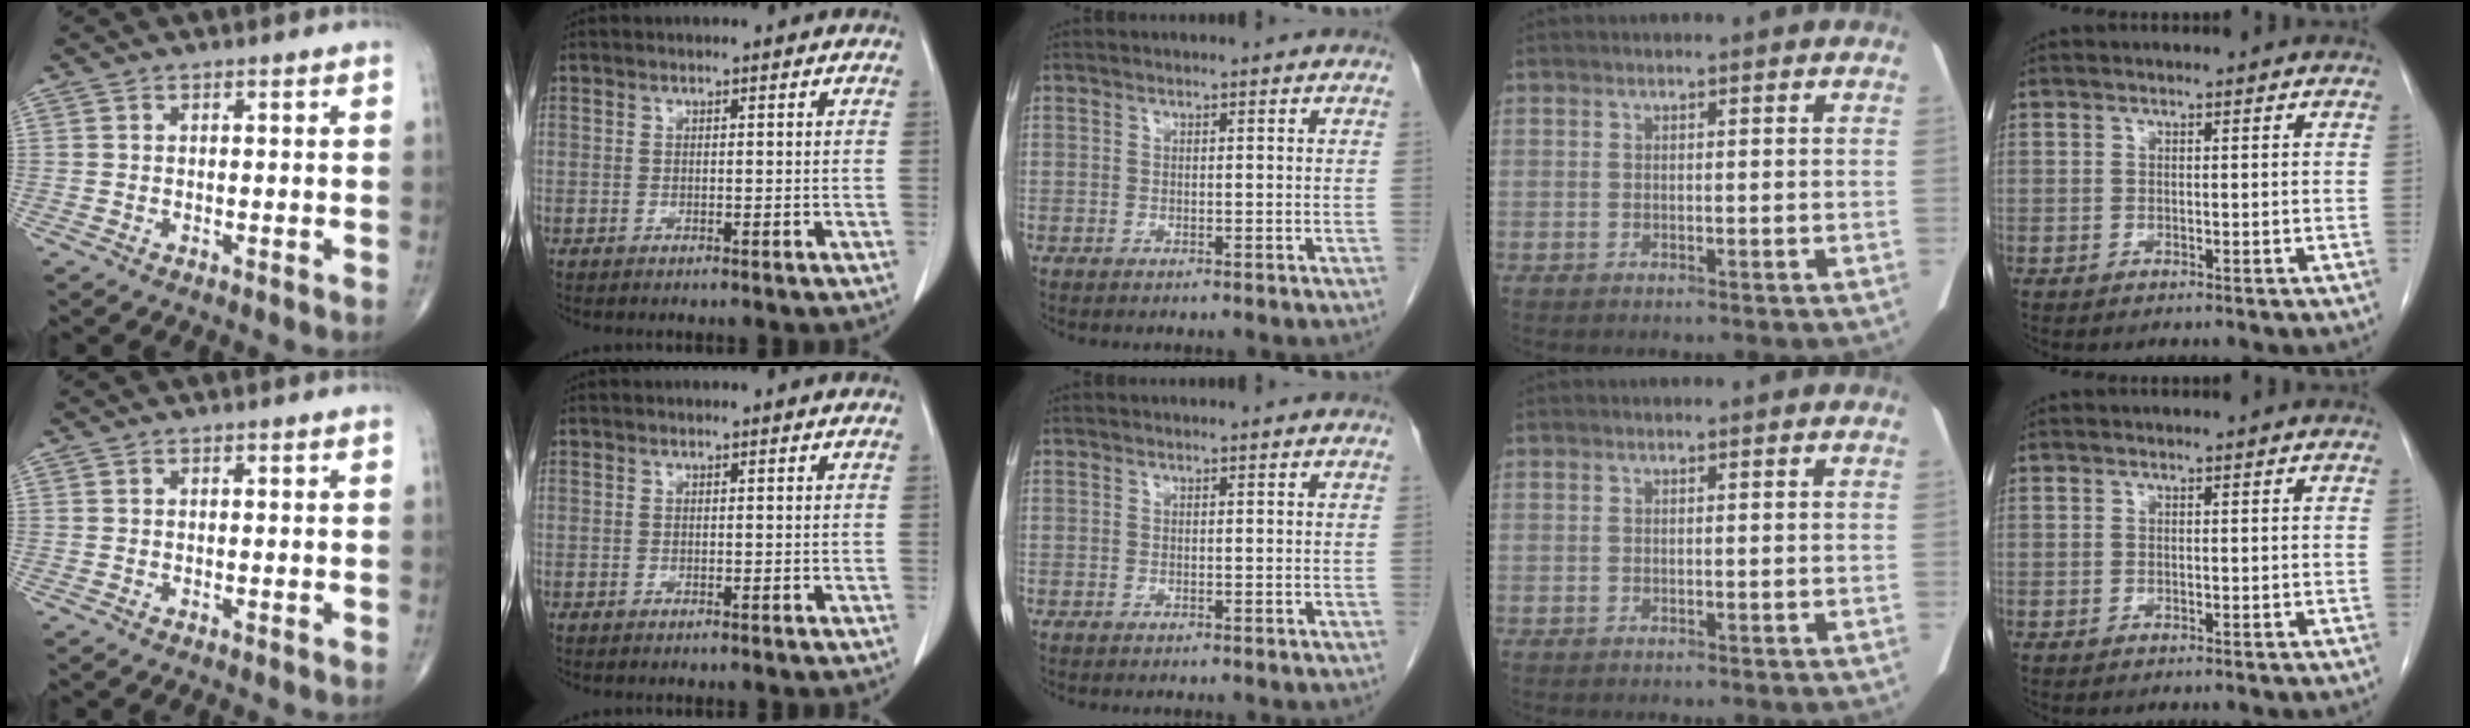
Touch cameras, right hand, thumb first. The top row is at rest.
{}